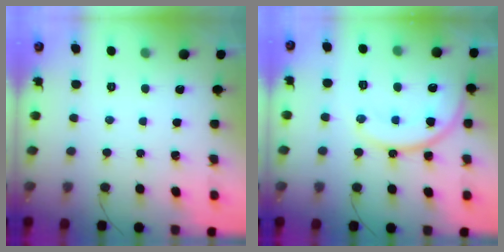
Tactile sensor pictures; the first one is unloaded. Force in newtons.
{"total": 14.8, "press": 14.7, "slide": 1.5}